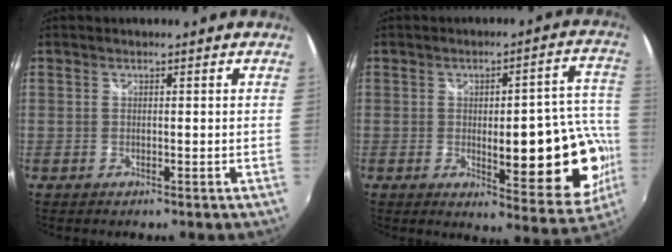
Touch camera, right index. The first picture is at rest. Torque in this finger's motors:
{"motor_torque": [1.70, 0.44, 0.77, 0.06]}